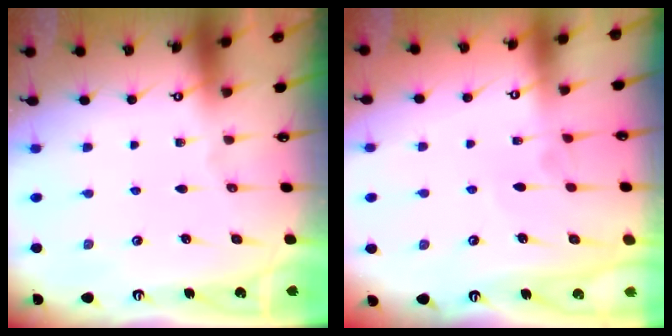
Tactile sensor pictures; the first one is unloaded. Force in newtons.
{"total": 4.0, "press": 4.0, "slide": 0.6}